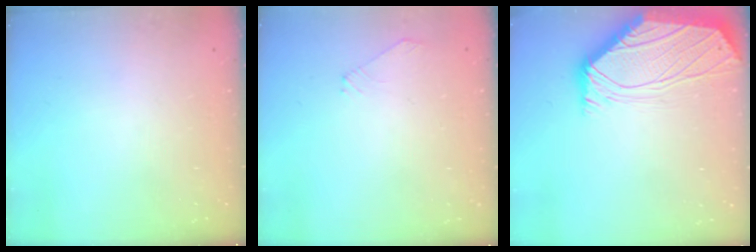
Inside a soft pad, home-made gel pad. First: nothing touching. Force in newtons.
{"total": 0.0}
{"total": 0.0}